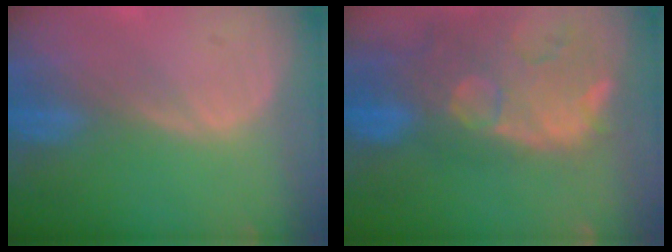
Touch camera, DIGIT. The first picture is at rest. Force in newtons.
{"total": 14.4, "press": 11.7, "slide": 8.5}